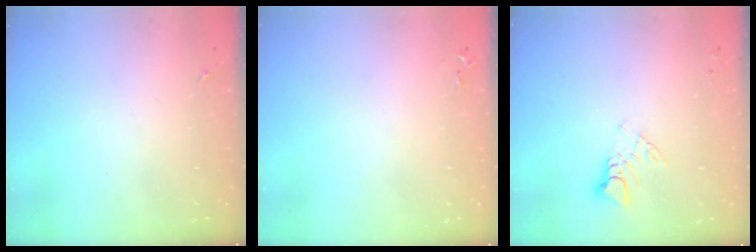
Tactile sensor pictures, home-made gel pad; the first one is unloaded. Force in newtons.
{"total": 2.8, "press": 2.8, "slide": 0.4}
{"total": 5.6, "press": 5.6, "slide": 0.5}